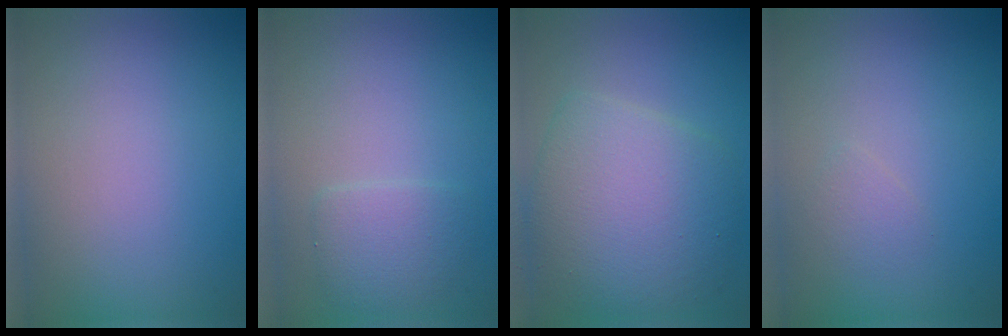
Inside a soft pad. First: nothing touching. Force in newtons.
{"total": 2.3, "press": 2.3, "slide": 0.3}
{"total": 7.1, "press": 7.1, "slide": 0.2}
{"total": 0.9, "press": 0.9, "slide": 0.1}